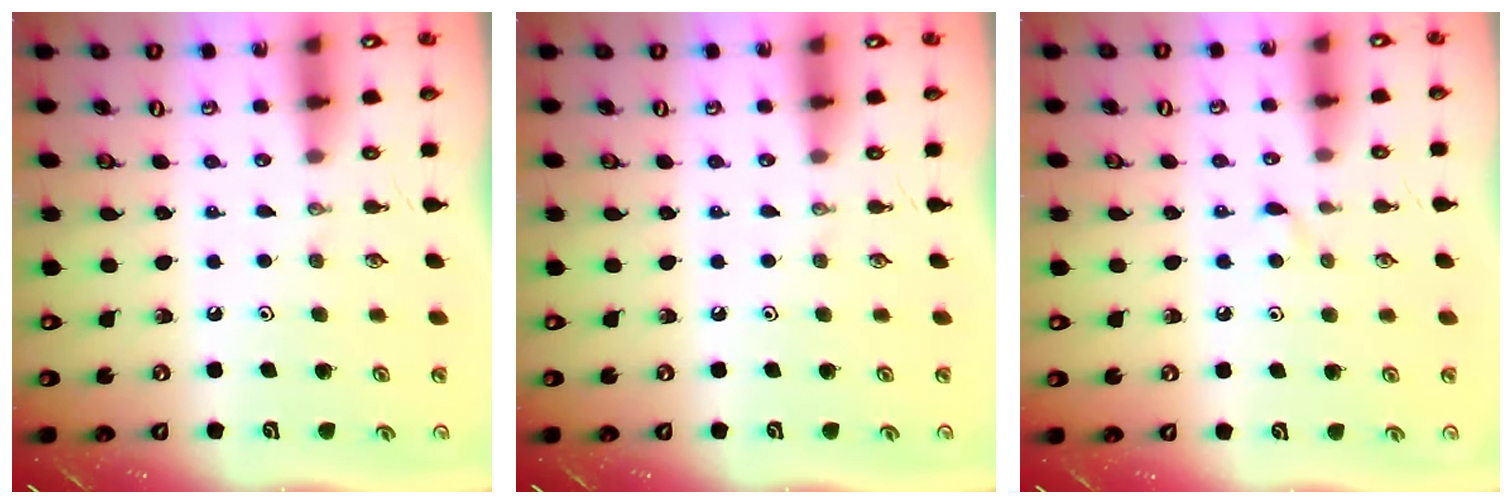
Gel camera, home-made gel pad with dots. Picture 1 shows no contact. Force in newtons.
{"total": 0.0}
{"total": 3.8, "press": 3.8, "slide": 0.5}